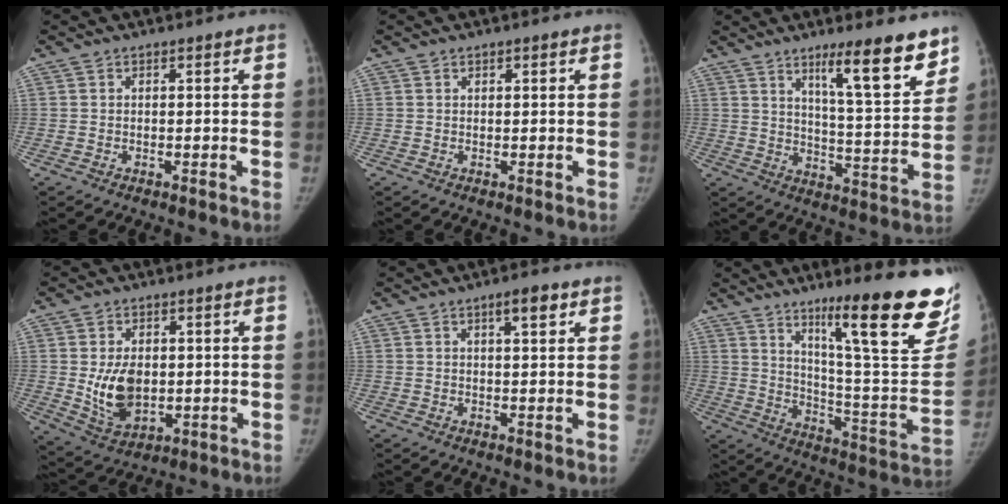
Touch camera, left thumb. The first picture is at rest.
{"total": 0.9, "force": [0.5, 0.6, 0.4], "torque": [0.004, -0.001, 0.006]}
{"total": 14.6, "force": [9.7, 2.4, 10.7], "torque": [-0.133, -0.070, 0.154]}
{"total": 9.7, "force": [0.2, 6.5, 7.2], "torque": [-0.102, -0.014, 0.019]}
{"total": 3.9, "force": [2.1, 1.1, 3.2], "torque": [-0.042, -0.008, 0.030]}
{"total": 27.7, "force": [17.1, 4.5, 21.3], "torque": [-0.275, -0.087, 0.261]}